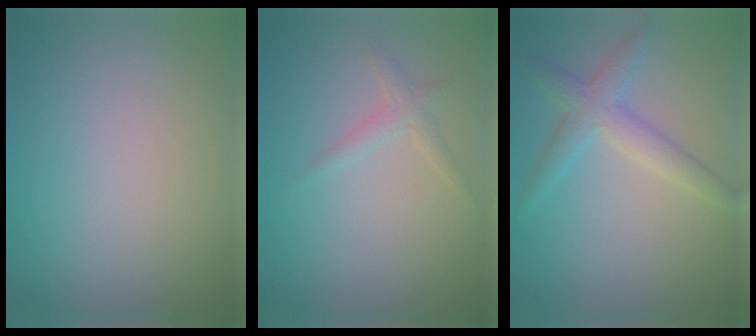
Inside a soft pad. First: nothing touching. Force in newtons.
{"total": 1.3, "press": 1.3, "slide": 0.0}
{"total": 3.0, "press": 3.0, "slide": 0.1}